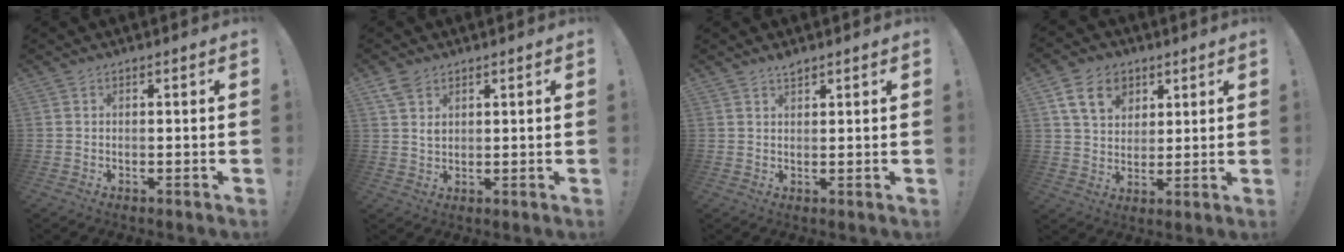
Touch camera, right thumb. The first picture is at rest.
{"total": 4.2, "force": [2.7, 2.3, 2.2], "torque": [-0.035, -0.011, 0.049]}
{"total": 1.7, "force": [1.6, 0.3, 0.5], "torque": [-0.004, -0.008, 0.027]}
{"total": 12.3, "force": [5.9, 8.9, 6.1], "torque": [-0.093, -0.015, 0.114]}